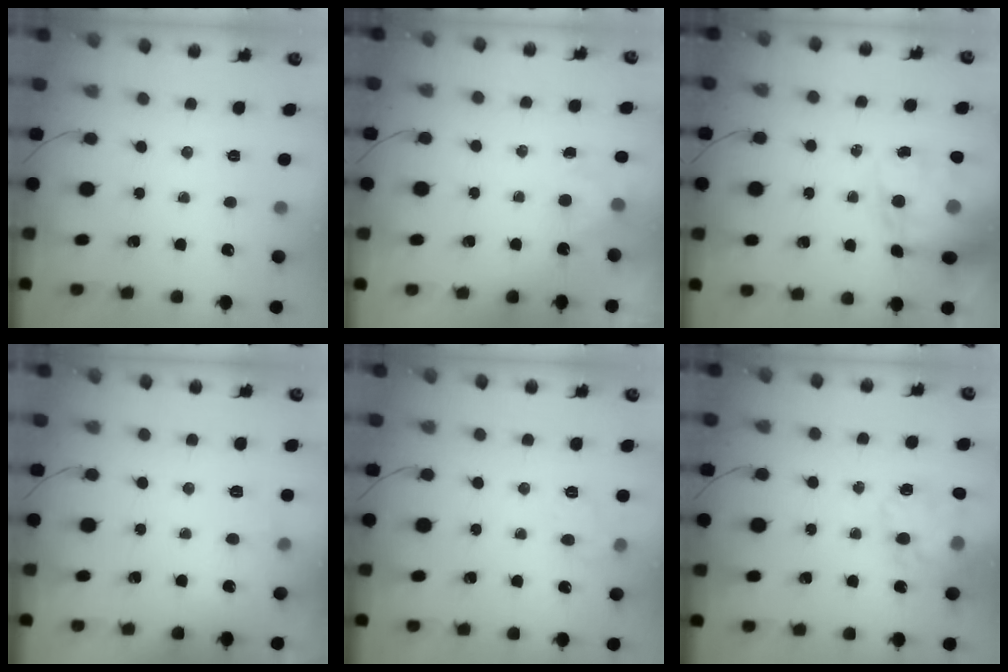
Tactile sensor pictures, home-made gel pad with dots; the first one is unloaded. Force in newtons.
{"total": 5.2, "press": 5.0, "slide": 1.4}
{"total": 16.1, "press": 15.6, "slide": 3.6}
{"total": 7.2, "press": 7.0, "slide": 1.5}
{"total": 7.4, "press": 7.3, "slide": 1.2}
{"total": 18.1, "press": 17.8, "slide": 2.8}